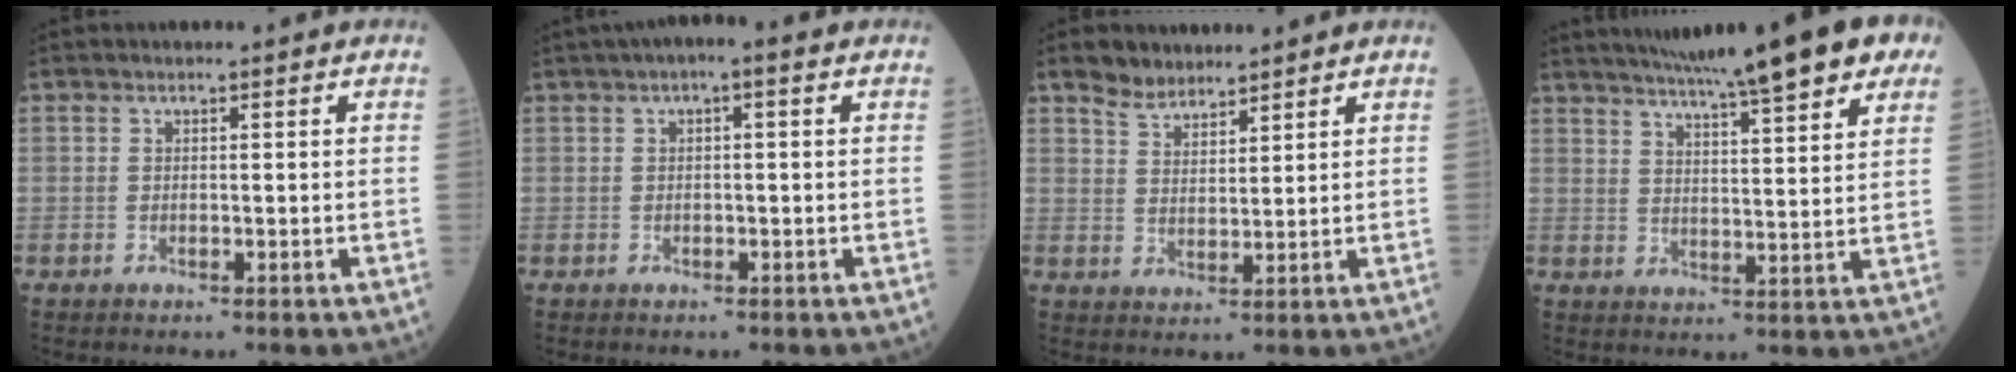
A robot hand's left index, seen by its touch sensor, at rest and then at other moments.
{"total": 2.8, "force": [0.8, 0.6, 2.6], "torque": [-0.037, 0.012, 0.007]}
{"total": 3.7, "force": [3.2, 1.7, 0.8], "torque": [-0.023, 0.007, 0.062]}
{"total": 18.9, "force": [14.3, 1.5, 12.3], "torque": [-0.192, 0.025, 0.187]}